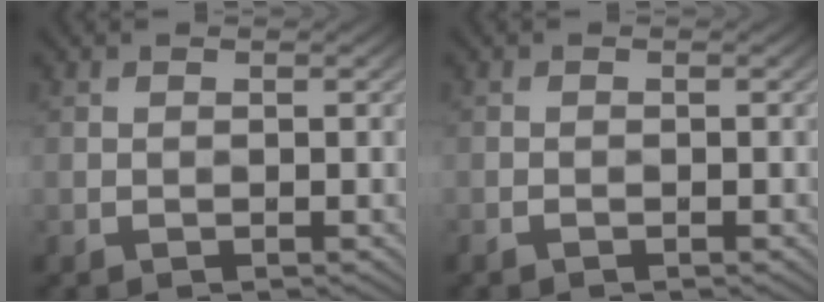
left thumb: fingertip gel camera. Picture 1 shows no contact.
{"total": 0.7, "force": [-0.7, 0.1, 0.2], "torque": [-0.004, 0.005, -0.013]}